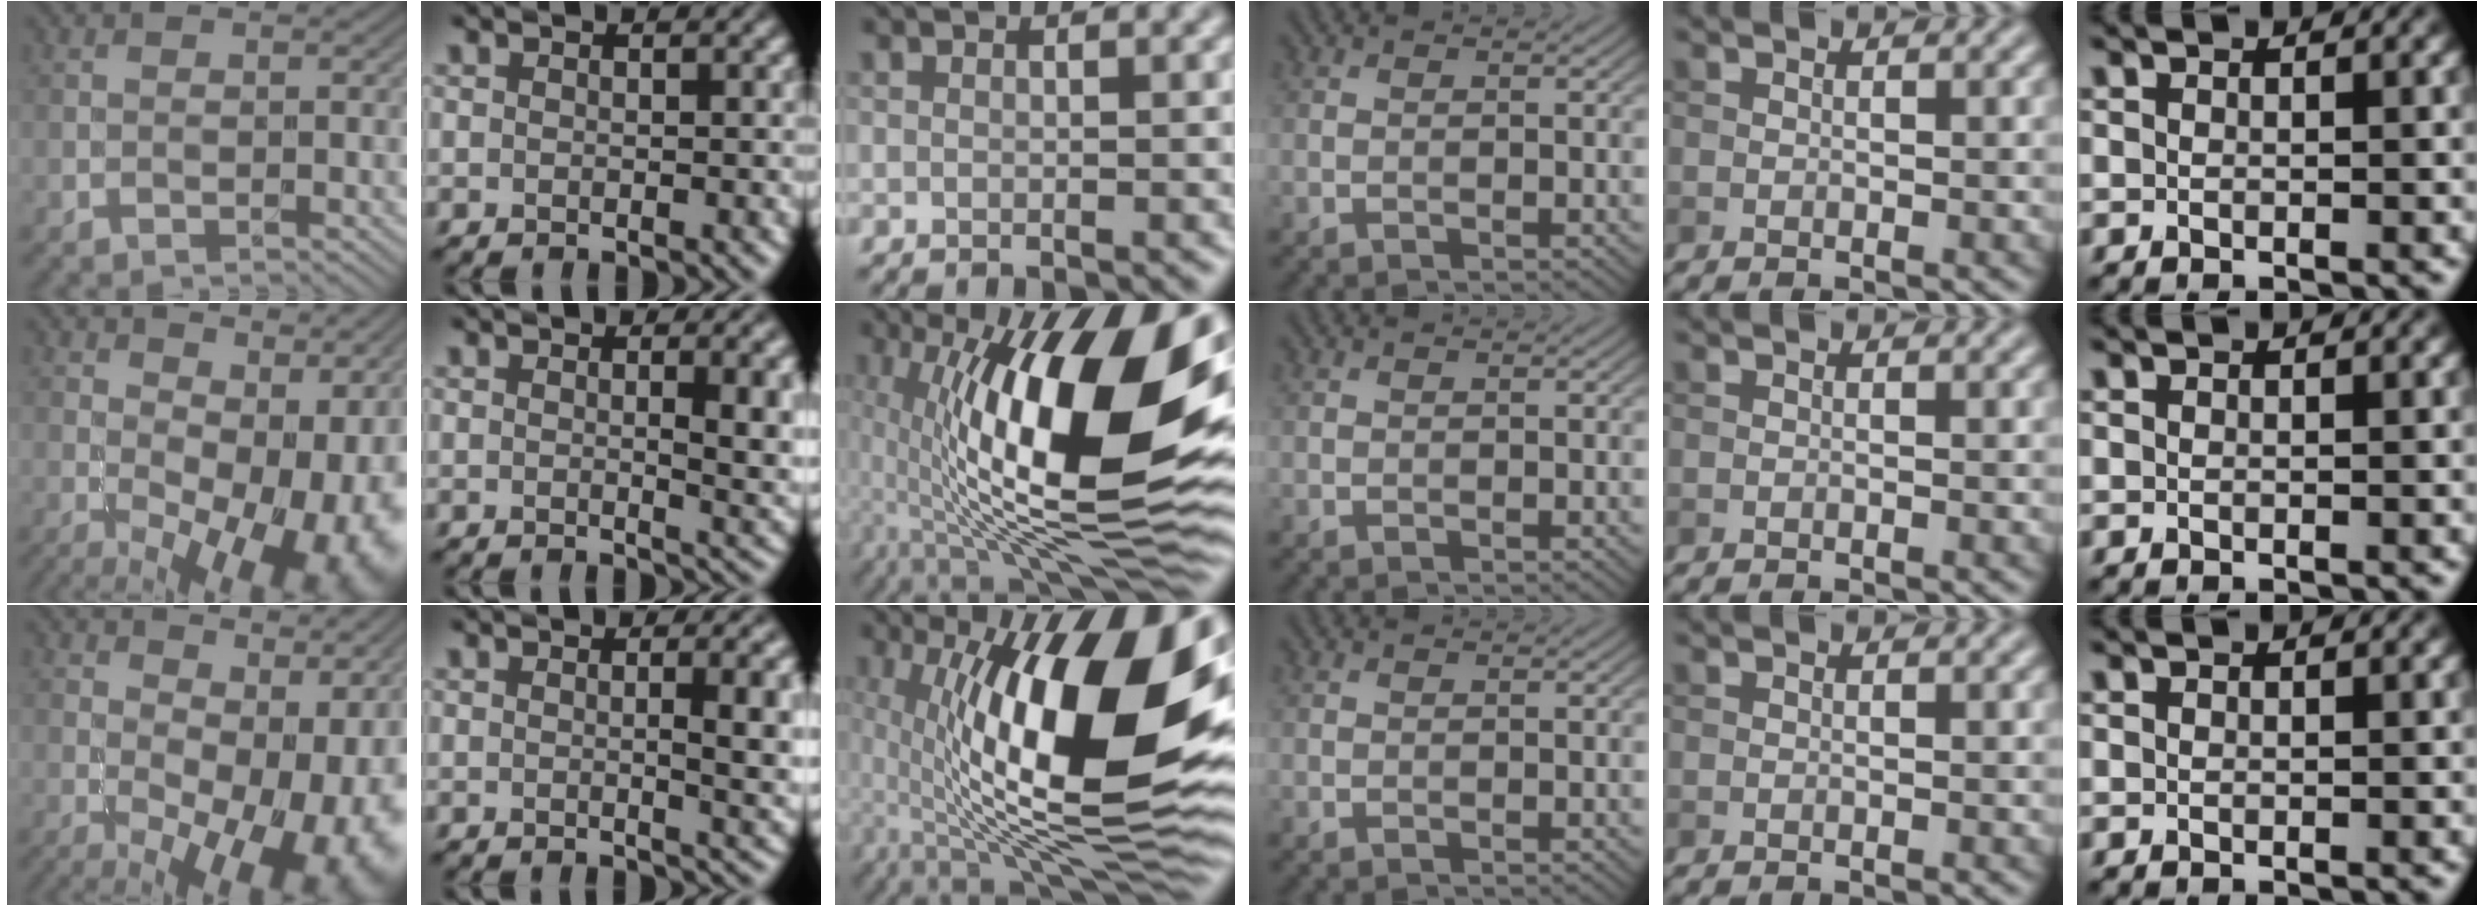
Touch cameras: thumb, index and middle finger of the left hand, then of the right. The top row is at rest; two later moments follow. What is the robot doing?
{"motion": "unscrew", "object": "dispenser bottle"}